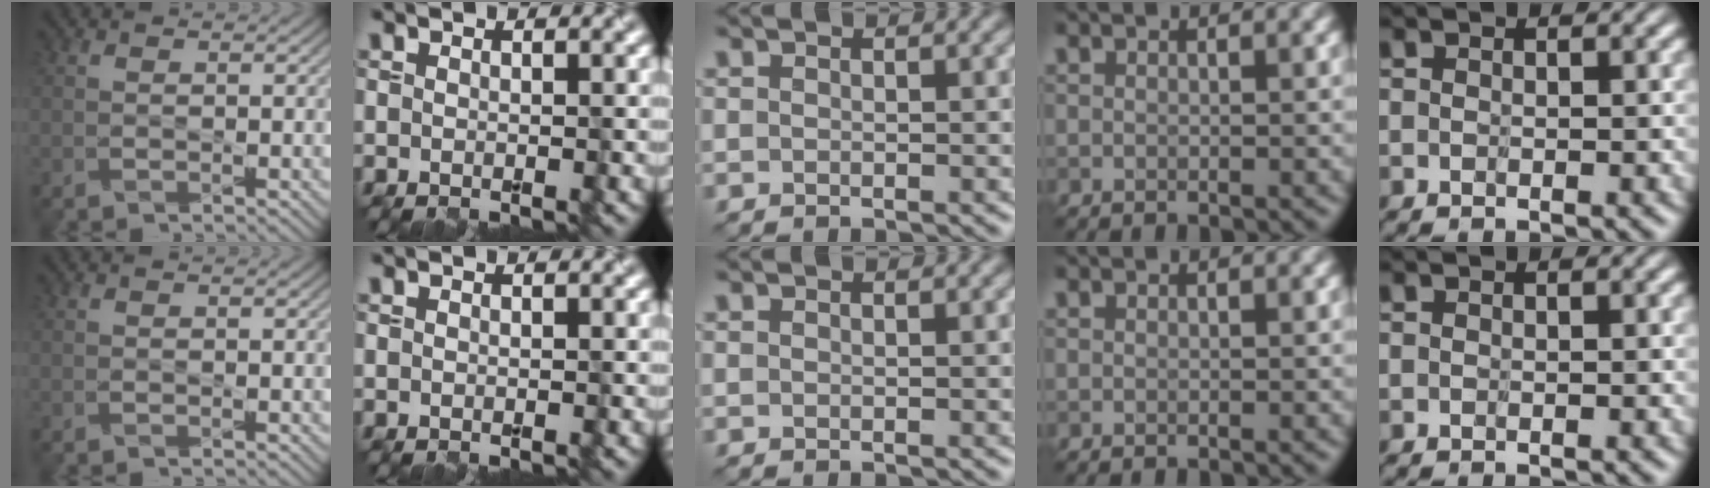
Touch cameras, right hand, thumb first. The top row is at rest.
{}